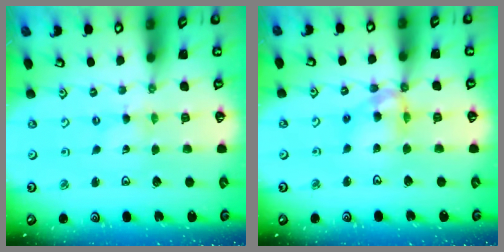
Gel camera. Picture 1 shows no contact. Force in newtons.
{"total": 11.7, "press": 11.7, "slide": 1.0}